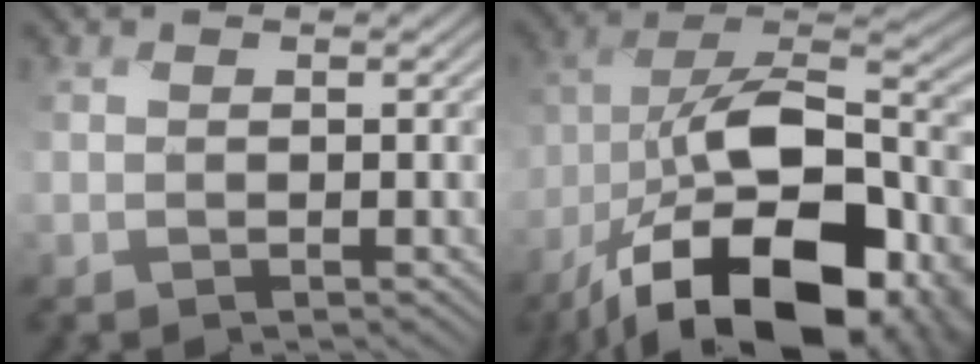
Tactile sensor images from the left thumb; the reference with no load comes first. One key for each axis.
{"total": 21.0, "fx": -10.8, "fy": 10.3, "fz": 14.8, "tx": -0.269, "ty": -0.033, "tz": -0.172}